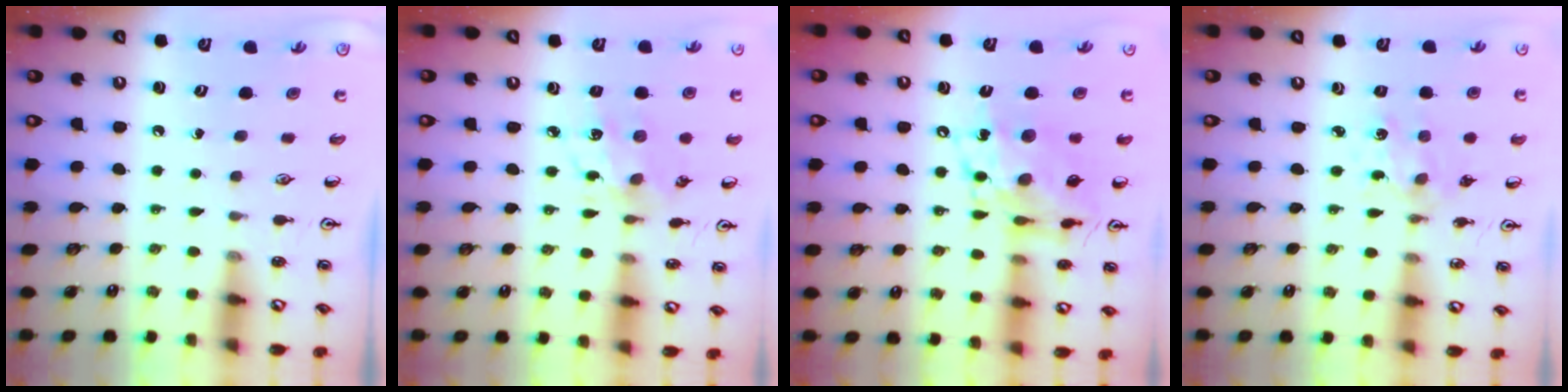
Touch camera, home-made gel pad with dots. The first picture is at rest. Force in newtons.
{"total": 7.8, "press": 7.8, "slide": 0.5}
{"total": 13.0, "press": 12.9, "slide": 0.9}
{"total": 2.0, "press": 2.0, "slide": 0.3}